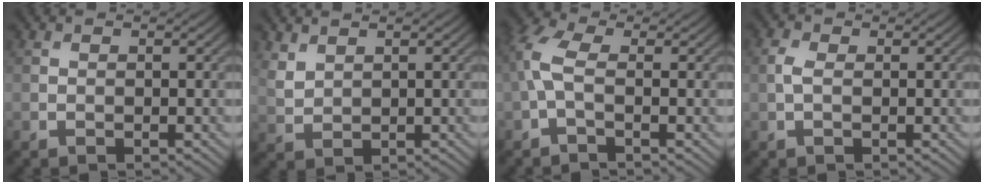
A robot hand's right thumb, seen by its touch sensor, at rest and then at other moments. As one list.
[{"total": 2.6, "force": [1.9, 1.4, 1.2], "torque": [-0.037, -0.002, 0.046]}, {"total": 4.6, "force": [-0.3, 2.2, 4.0], "torque": [-0.111, 0.012, -0.017]}, {"total": 1.7, "force": [0.0, 1.0, 1.4], "torque": [-0.038, 0.005, -0.004]}]